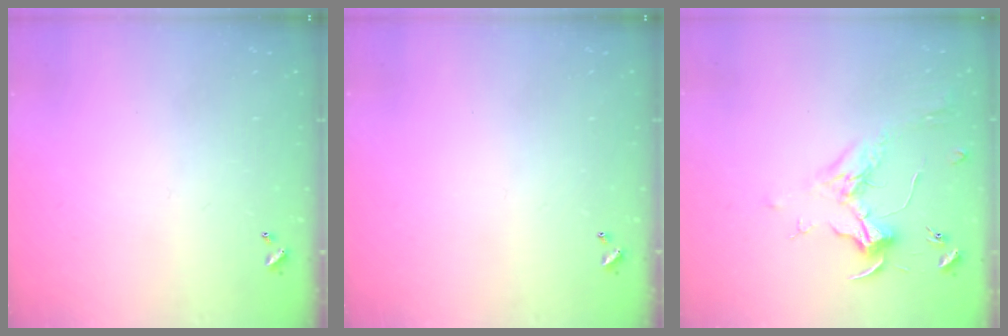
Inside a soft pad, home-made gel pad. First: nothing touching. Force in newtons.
{"total": 0.0}
{"total": 1.8, "press": 1.7, "slide": 0.8}